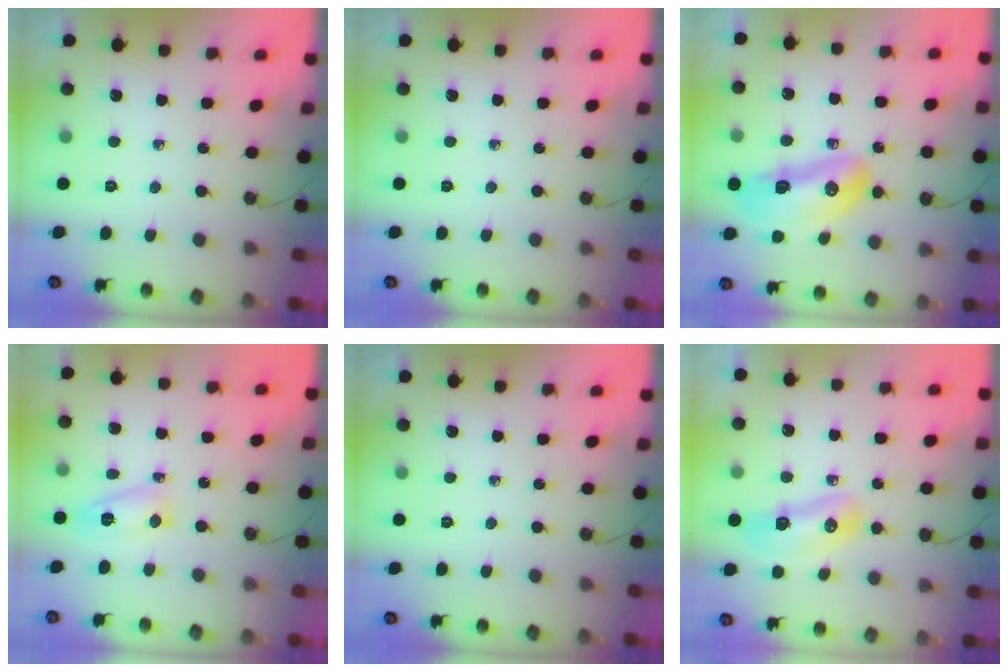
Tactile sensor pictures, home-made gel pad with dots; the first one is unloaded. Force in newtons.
{"total": 0.0}
{"total": 14.5, "press": 14.4, "slide": 1.7}
{"total": 7.5, "press": 7.4, "slide": 1.1}
{"total": 0.0}
{"total": 8.9, "press": 8.8, "slide": 1.3}